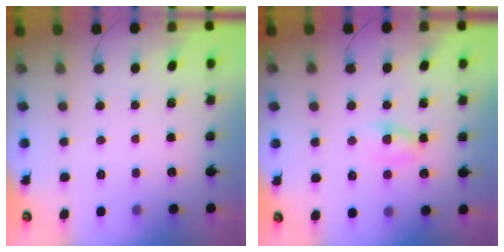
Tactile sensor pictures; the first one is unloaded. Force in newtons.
{"total": 2.5, "press": 2.2, "slide": 1.1}